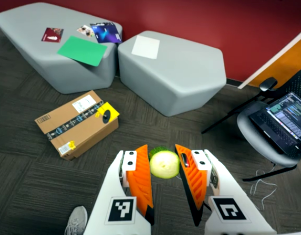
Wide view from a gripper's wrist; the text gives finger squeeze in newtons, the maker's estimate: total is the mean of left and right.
{"total": 8.8, "left": 8.6, "right": 9.0}